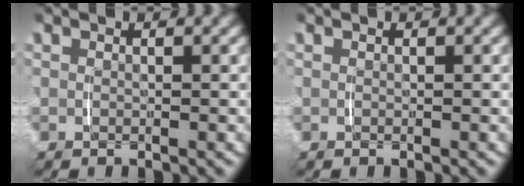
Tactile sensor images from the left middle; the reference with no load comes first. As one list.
[{"total": 0.0}]